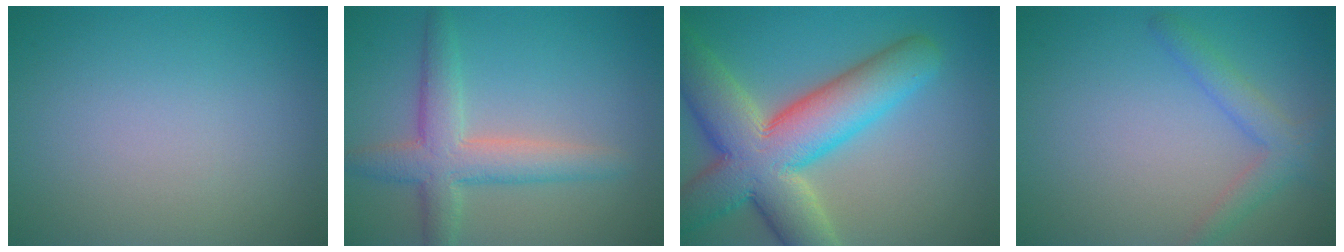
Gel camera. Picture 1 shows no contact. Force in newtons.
{"total": 4.7, "press": 4.7, "slide": 0.3}
{"total": 11.8, "press": 11.7, "slide": 1.3}
{"total": 2.5, "press": 2.5, "slide": 0.3}